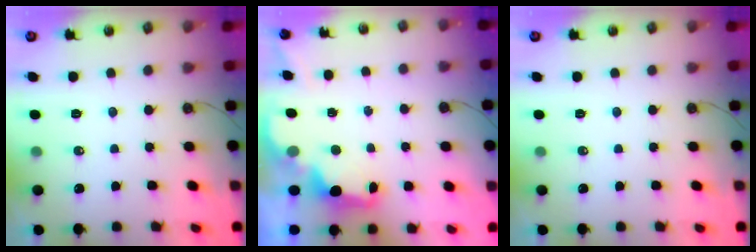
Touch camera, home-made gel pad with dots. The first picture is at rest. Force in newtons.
{"total": 2.7, "press": 2.6, "slide": 0.8}
{"total": 0.0}